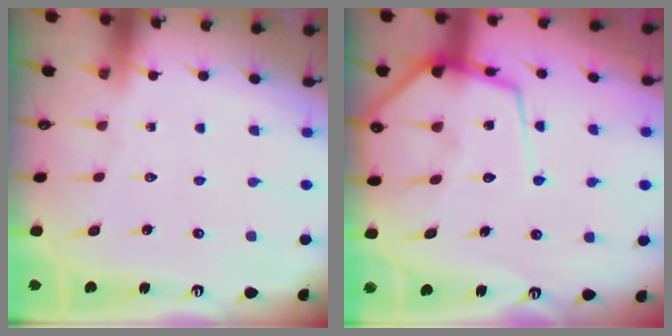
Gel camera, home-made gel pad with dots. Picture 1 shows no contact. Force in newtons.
{"total": 14.0, "press": 14.0, "slide": 1.4}